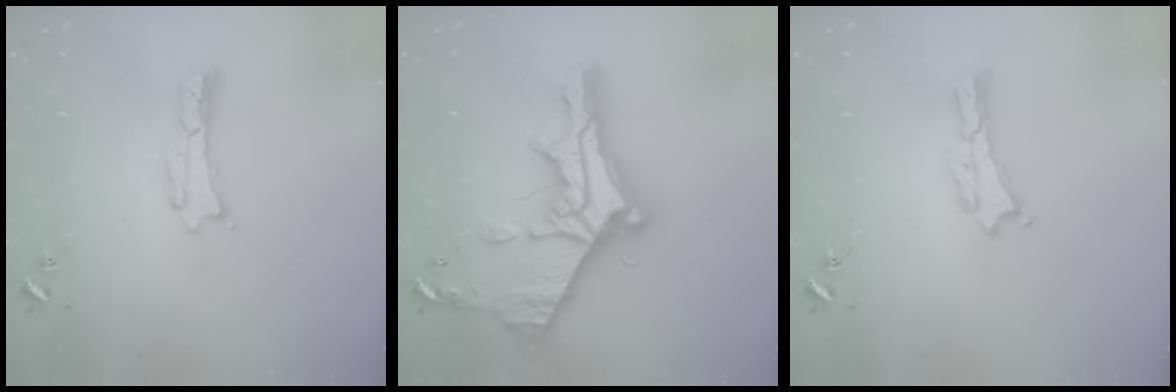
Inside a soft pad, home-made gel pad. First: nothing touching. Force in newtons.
{"total": 10.6, "press": 10.5, "slide": 1.3}
{"total": 0.0}